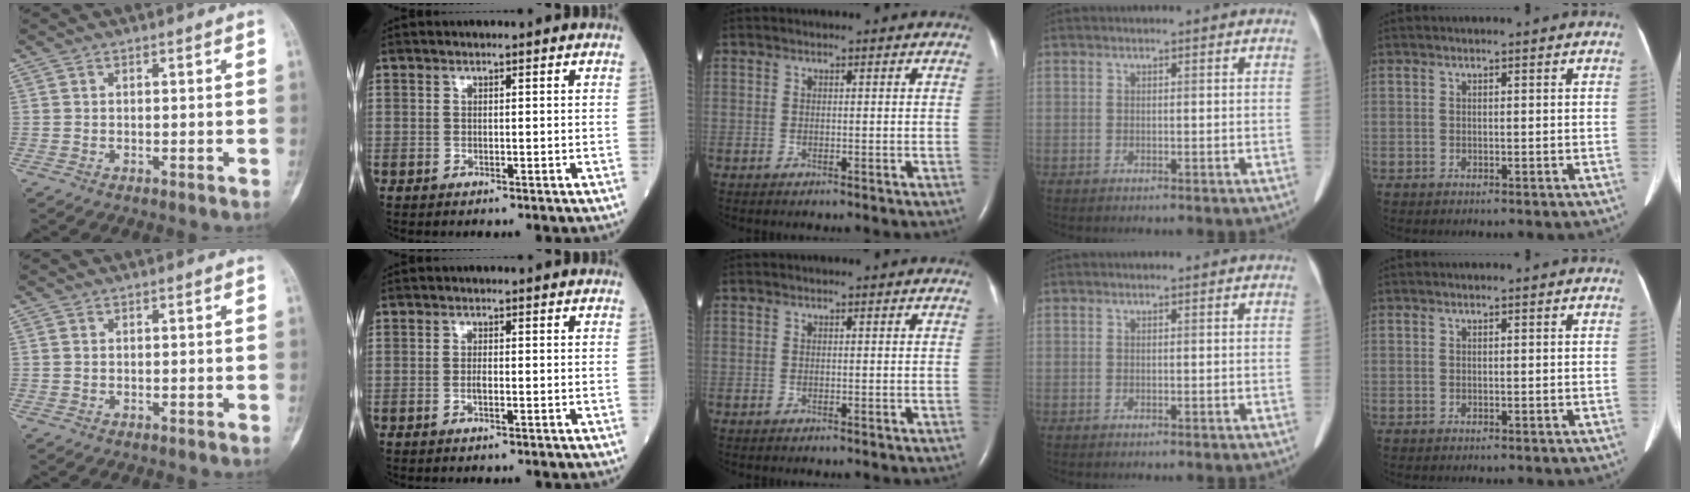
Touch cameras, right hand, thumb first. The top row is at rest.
{"thumb": {"total": 0.6, "force": [0.1, 0.4, 0.4], "torque": [-0.009, 0.002, 0.002]}, "index": {"total": 1.4, "force": [-0.3, 0.2, 1.3], "torque": [-0.028, 0.000, -0.004]}}